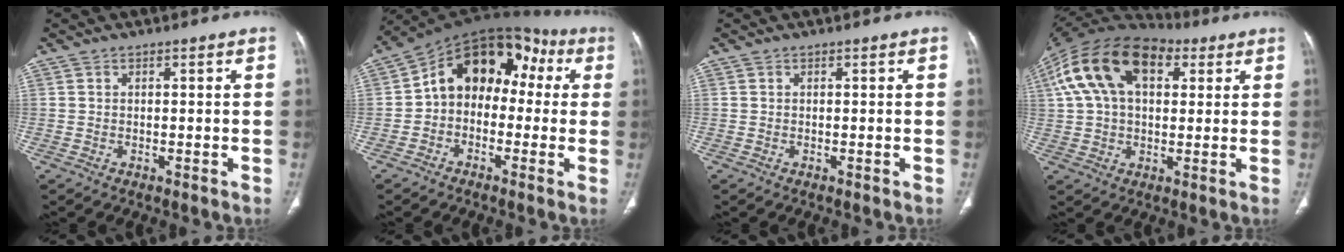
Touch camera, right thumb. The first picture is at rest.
{"total": 15.3, "force": [1.4, 10.7, 10.8], "torque": [-0.115, 0.061, 0.004]}
{"total": 0.0}
{"total": 20.0, "force": [7.2, 11.7, 14.6], "torque": [-0.267, 0.032, 0.120]}